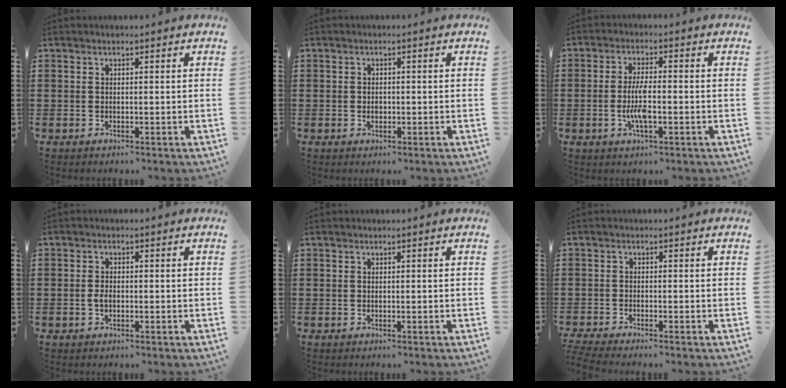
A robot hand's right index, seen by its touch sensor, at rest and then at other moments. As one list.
[{"total": 1.0, "force": [-0.1, 0.7, 0.6], "torque": [-0.014, 0.002, -0.002]}, {"total": 5.0, "force": [-1.2, 1.3, 4.7], "torque": [-0.102, -0.002, -0.029]}, {"total": 1.8, "force": [-0.4, 1.0, 1.5], "torque": [-0.037, -0.001, -0.010]}, {"total": 0.0}, {"total": 1.8, "force": [-1.7, -0.1, 0.5], "torque": [-0.015, -0.004, -0.035]}]